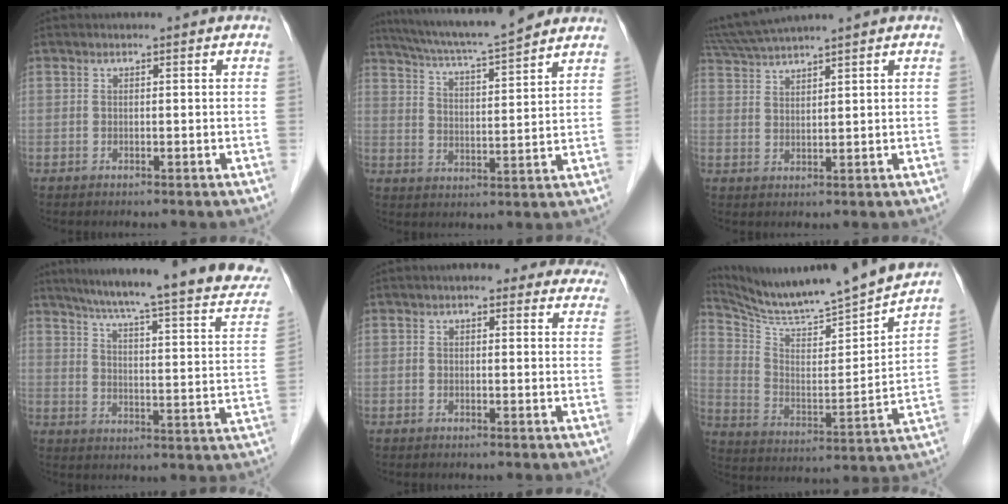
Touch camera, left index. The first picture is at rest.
{"total": 15.8, "force": [13.9, 0.6, 7.4], "torque": [-0.129, 0.021, 0.213]}
{"total": 7.7, "force": [6.9, -1.1, 3.3], "torque": [-0.064, 0.022, 0.130]}
{"total": 27.1, "force": [22.8, 2.4, 14.5], "torque": [-0.212, -0.042, 0.281]}
{"total": 9.6, "force": [8.3, 3.3, 3.6], "torque": [-0.012, 0.010, 0.081]}
{"total": 20.1, "force": [18.8, -0.8, 6.9], "torque": [-0.131, -0.063, 0.291]}